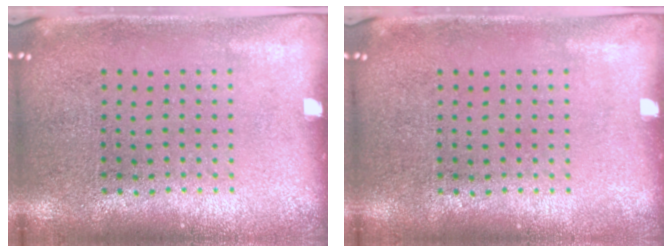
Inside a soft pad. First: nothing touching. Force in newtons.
{"total": 0.0}